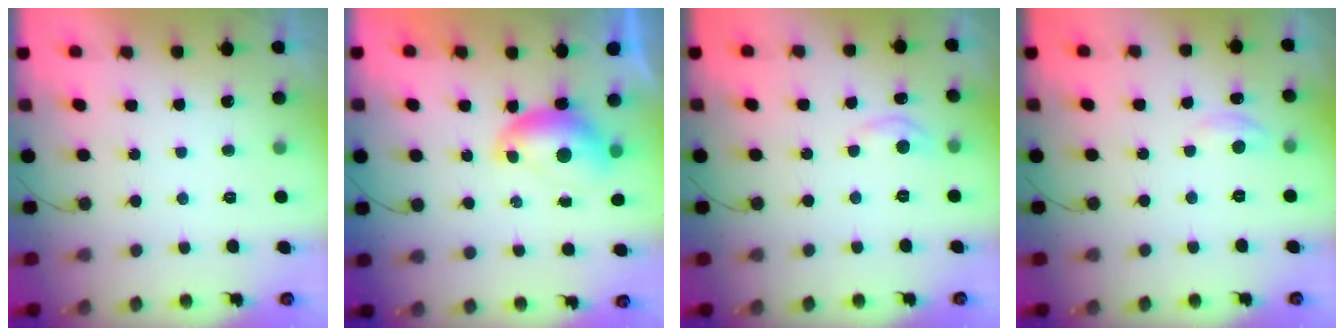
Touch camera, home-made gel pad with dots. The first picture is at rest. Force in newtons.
{"total": 8.2, "press": 8.2, "slide": 0.9}
{"total": 5.1, "press": 5.1, "slide": 0.7}
{"total": 2.7, "press": 2.7, "slide": 0.3}